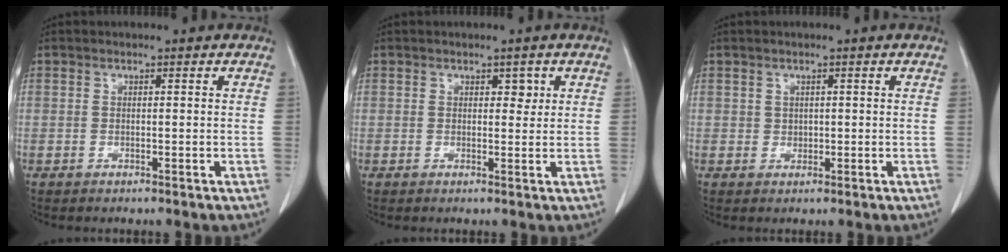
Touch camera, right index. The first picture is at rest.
{"total": 1.6, "force": [0.7, 1.1, 1.0], "torque": [-0.007, -0.002, 0.008]}
{"total": 1.0, "force": [0.1, 0.9, 0.3], "torque": [-0.003, 0.001, 0.003]}